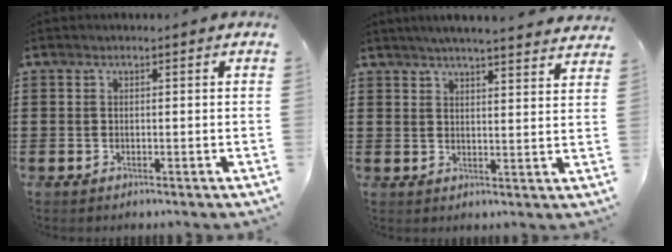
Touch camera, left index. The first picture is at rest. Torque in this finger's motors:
{"motor_torque": [1.23, -0.91, 0.25, 0.09]}